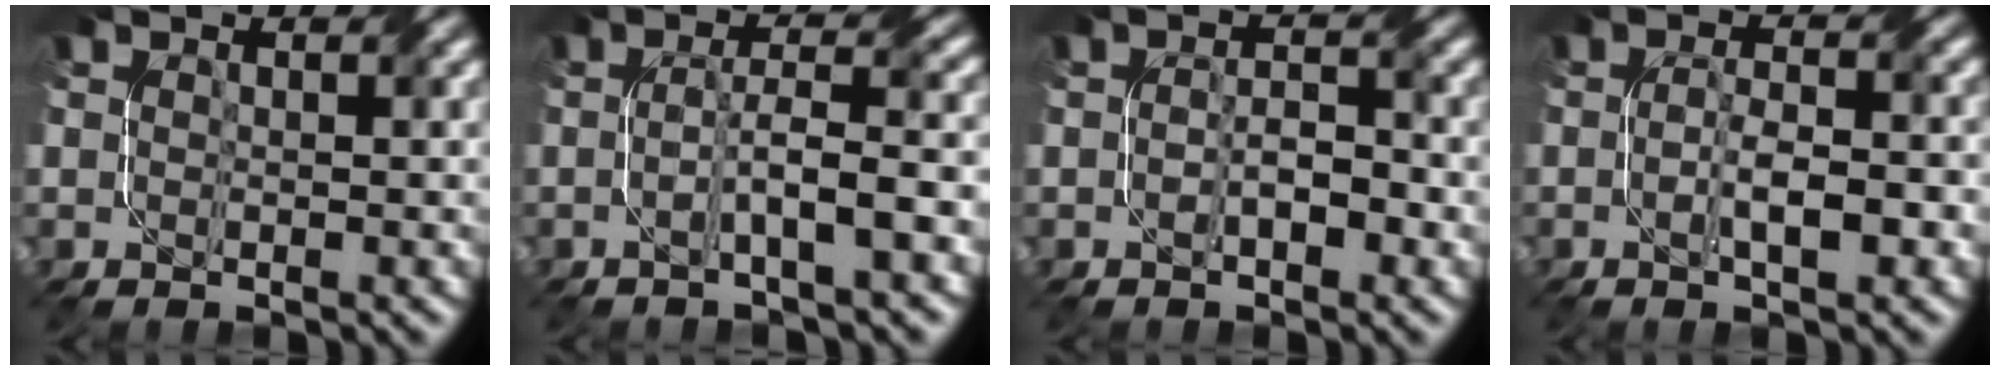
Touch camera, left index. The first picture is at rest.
{"total": 4.0, "force": [-1.4, 0.3, 3.8], "torque": [-0.067, 0.013, -0.030]}
{"total": 2.3, "force": [-1.0, 1.0, 1.8], "torque": [-0.032, 0.004, -0.018]}
{"total": 3.6, "force": [-1.0, 0.9, 3.3], "torque": [-0.061, 0.001, -0.018]}